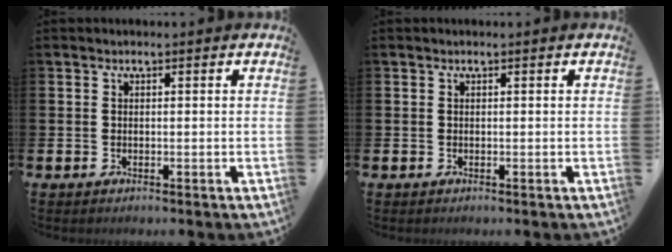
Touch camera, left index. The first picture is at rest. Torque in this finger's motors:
{"motor_torque": [0.17, 0.11, -0.03, -0.01]}